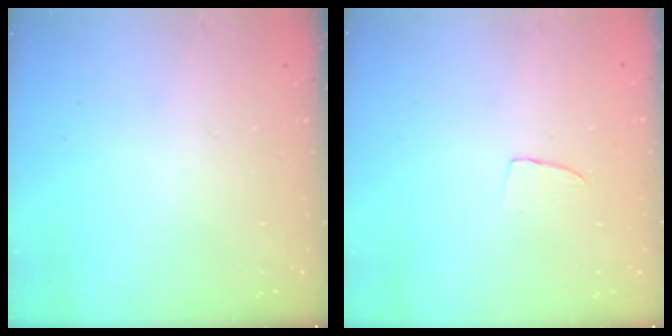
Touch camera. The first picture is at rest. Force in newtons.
{"total": 3.7, "press": 3.7, "slide": 0.2}